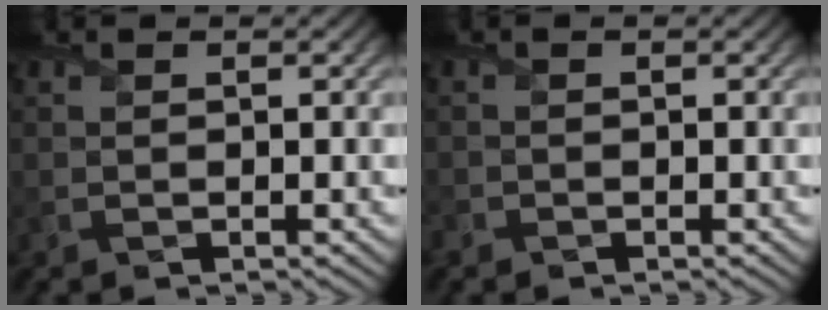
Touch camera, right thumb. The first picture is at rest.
{"total": 0.9, "force": [-0.7, 0.5, 0.1], "torque": [-0.003, -0.003, -0.017]}